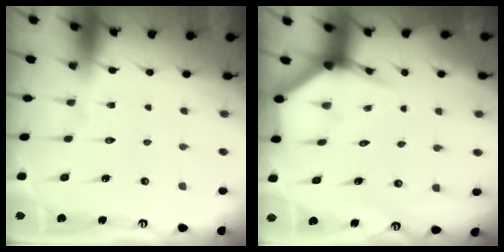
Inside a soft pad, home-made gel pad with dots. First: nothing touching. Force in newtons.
{"total": 3.8, "press": 3.8, "slide": 0.2}